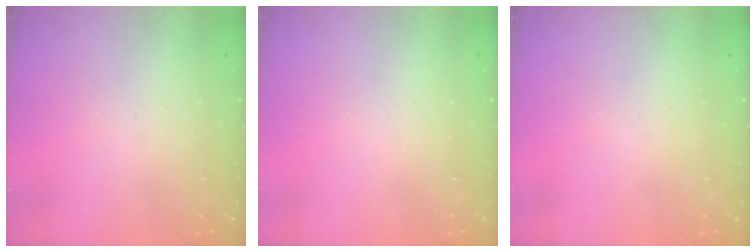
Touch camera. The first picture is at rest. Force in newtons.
{"total": 0.0}
{"total": 0.0}